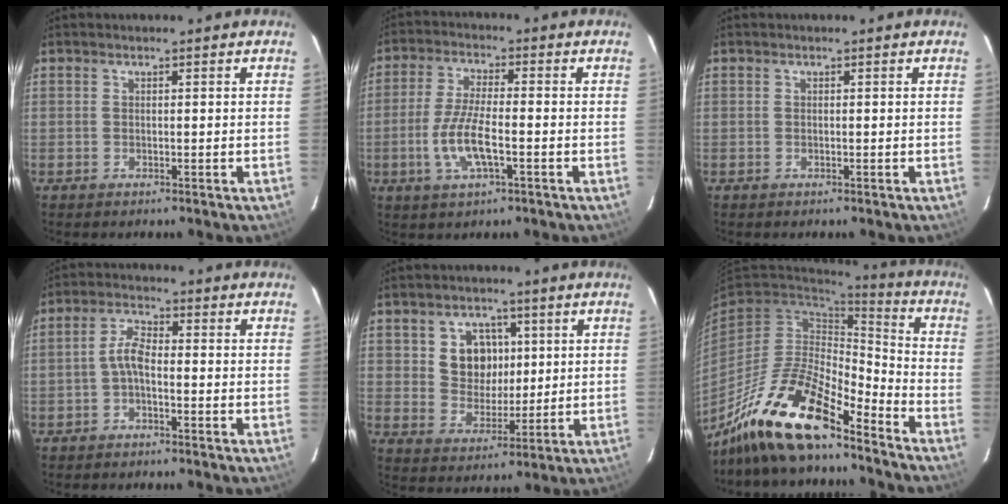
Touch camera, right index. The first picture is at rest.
{"total": 8.6, "force": [-2.7, 2.4, 7.8], "torque": [-0.163, -0.005, -0.053]}
{"total": 0.0}
{"total": 3.6, "force": [-1.3, 1.4, 3.0], "torque": [-0.067, 0.014, -0.028]}
{"total": 8.1, "force": [2.2, 6.9, 3.5], "torque": [-0.068, 0.014, 0.050]}
{"total": 18.7, "force": [-14.1, 4.7, 11.4], "torque": [-0.230, -0.015, -0.267]}